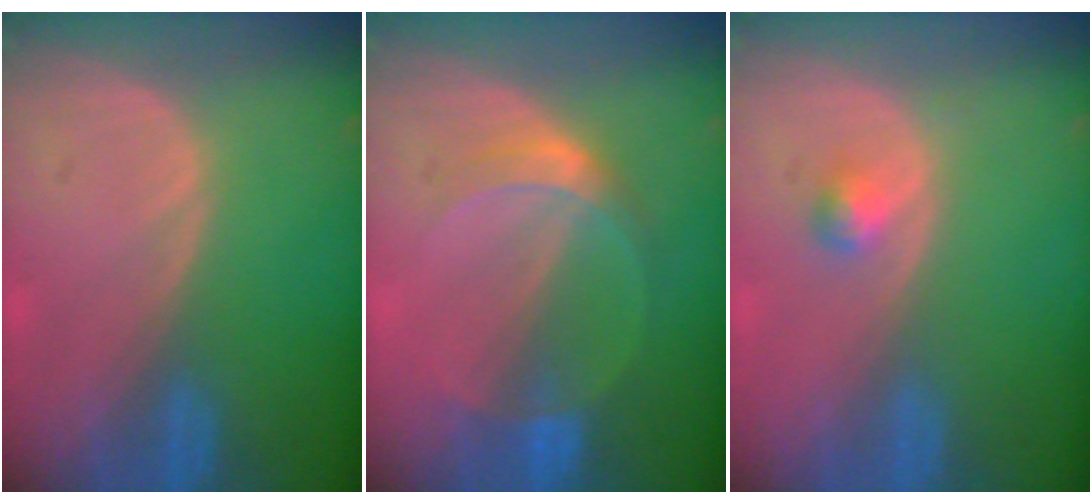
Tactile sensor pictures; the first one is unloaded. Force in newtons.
{"total": 5.2, "press": 4.7, "slide": 2.0}
{"total": 1.7, "press": 1.7, "slide": 0.2}